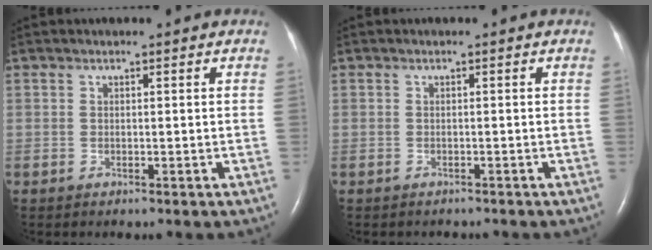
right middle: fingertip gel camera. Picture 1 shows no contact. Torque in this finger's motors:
{"motor_torque": [0.00, -0.05, -0.07, 0.00]}